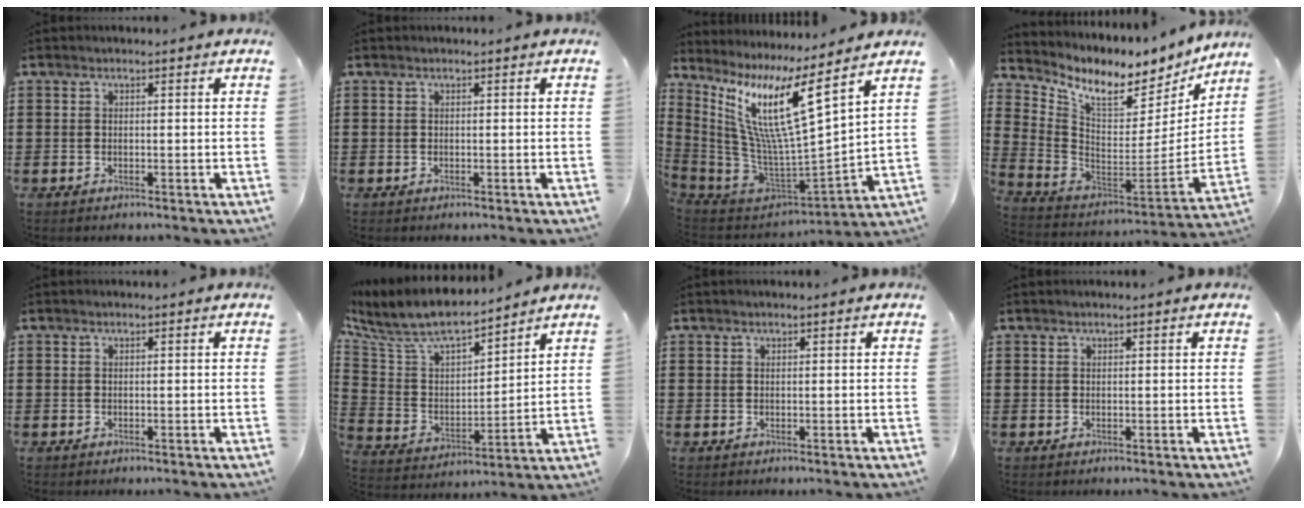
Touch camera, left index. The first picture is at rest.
{"total": 0.0}
{"total": 13.0, "force": [6.7, 1.2, 11.0], "torque": [-0.248, -0.060, 0.100]}
{"total": 7.4, "force": [5.8, 2.8, 3.7], "torque": [-0.091, -0.054, 0.095]}
{"total": 0.0}
{"total": 8.6, "force": [7.4, 2.2, 3.6], "torque": [-0.106, -0.046, 0.126]}
{"total": 0.0}
{"total": 0.0}